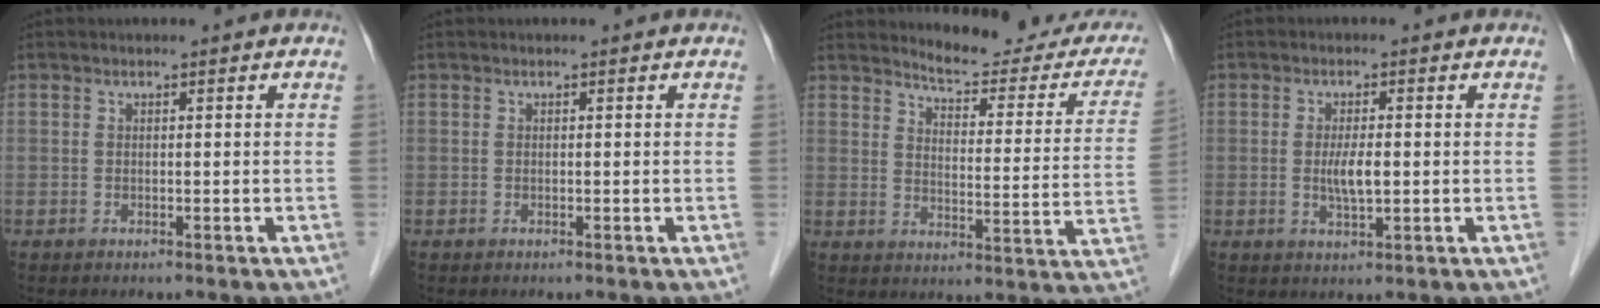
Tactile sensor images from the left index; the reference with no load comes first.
{"total": 0.0}
{"total": 16.9, "force": [15.9, 3.3, 4.4], "torque": [-0.034, -0.067, 0.173]}
{"total": 3.6, "force": [-0.2, 0.9, 3.5], "torque": [-0.068, -0.003, -0.002]}